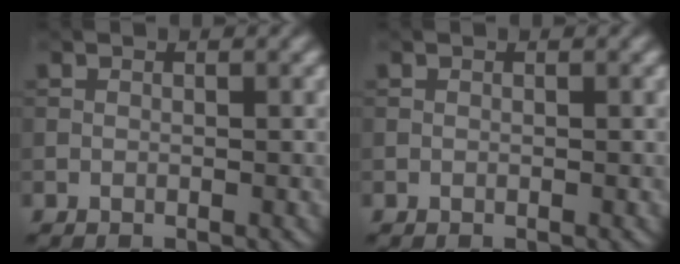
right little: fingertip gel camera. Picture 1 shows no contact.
{"total": 0.0}